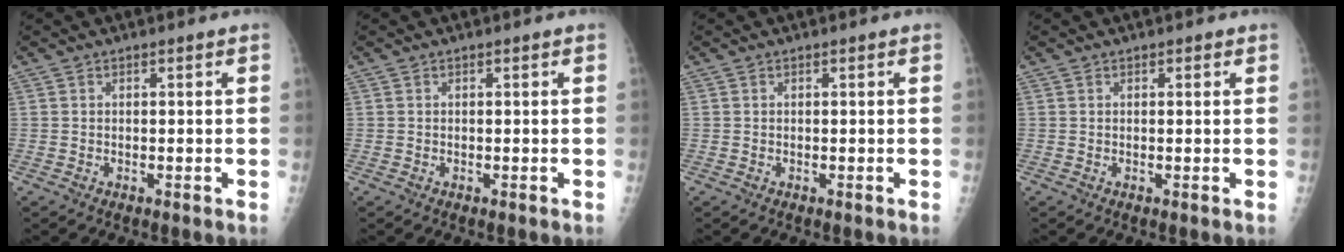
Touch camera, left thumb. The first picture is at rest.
{"total": 0.0}
{"total": 0.0}
{"total": 0.6, "force": [0.5, 0.3, 0.2], "torque": [-0.002, -0.003, 0.004]}